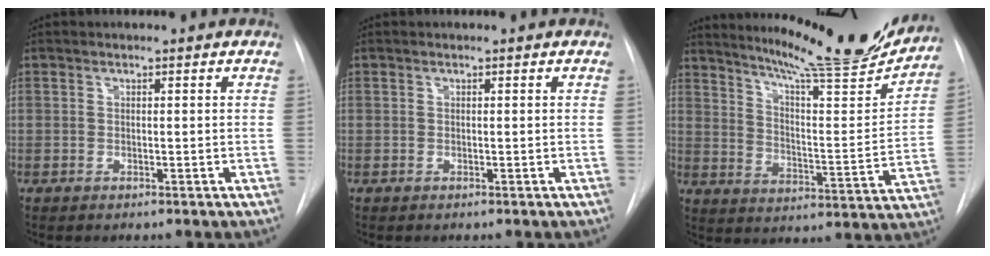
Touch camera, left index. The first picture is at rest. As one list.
[{"total": 0.0}, {"total": 20.7, "force": [18.8, 0.8, 8.6], "torque": [-0.136, -0.064, 0.262]}]